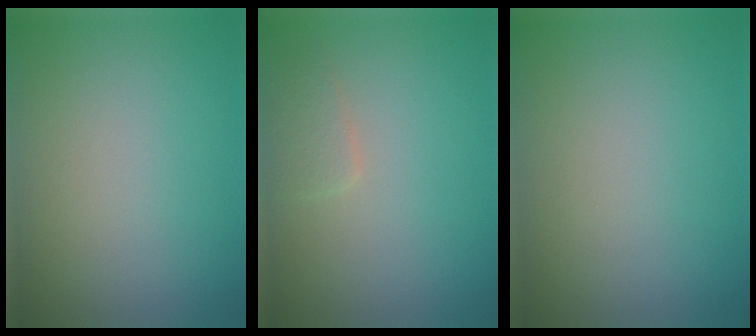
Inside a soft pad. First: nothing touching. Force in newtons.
{"total": 1.5, "press": 1.5, "slide": 0.1}
{"total": 0.0}